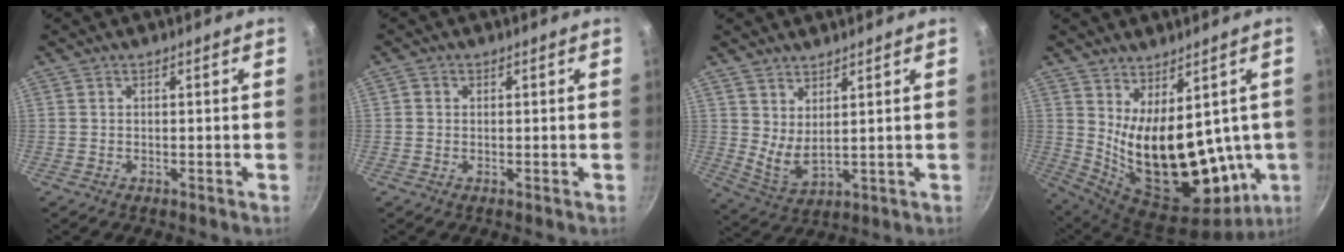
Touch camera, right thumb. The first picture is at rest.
{"total": 1.1, "force": [0.1, 1.0, 0.4], "torque": [-0.005, 0.001, 0.000]}
{"total": 5.6, "force": [3.4, 2.3, 3.9], "torque": [-0.063, -0.041, 0.068]}
{"total": 21.5, "force": [1.4, 11.3, 18.2], "torque": [-0.262, -0.063, 0.059]}